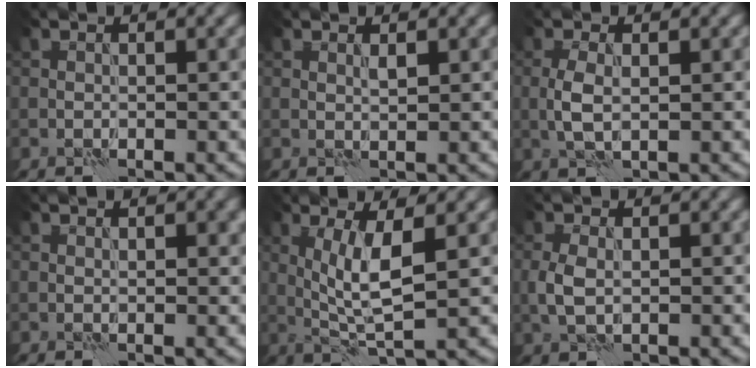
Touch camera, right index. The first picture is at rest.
{"total": 0.7, "force": [0.7, -0.1, 0.2], "torque": [-0.007, -0.001, 0.013]}
{"total": 2.5, "force": [-0.3, 1.1, 2.2], "torque": [-0.050, 0.000, -0.003]}
{"total": 0.9, "force": [0.1, 0.5, 0.7], "torque": [-0.004, 0.000, 0.003]}
{"total": 4.5, "force": [0.6, 0.9, 4.4], "torque": [-0.091, -0.003, 0.017]}
{"total": 2.4, "force": [-0.3, 1.5, 1.8], "torque": [-0.047, -0.001, -0.003]}